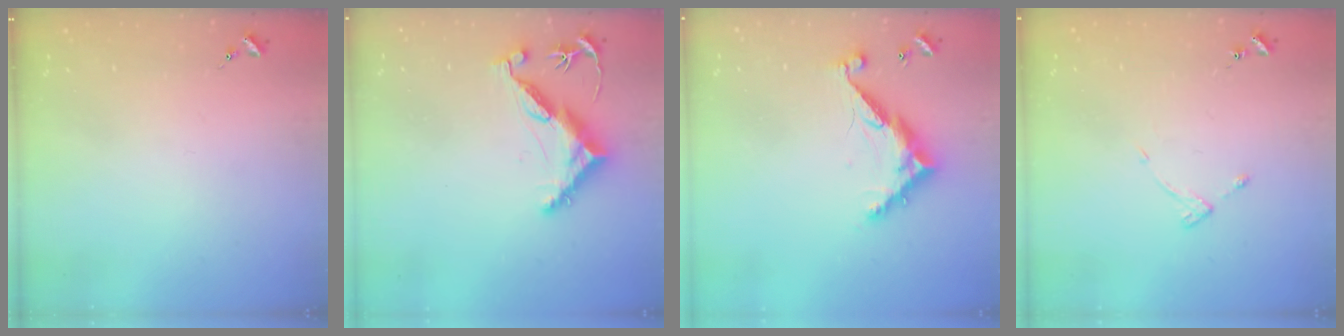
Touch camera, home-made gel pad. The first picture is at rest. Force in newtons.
{"total": 11.7, "press": 11.7, "slide": 1.0}
{"total": 10.2, "press": 10.2, "slide": 0.8}
{"total": 4.8, "press": 4.7, "slide": 0.5}